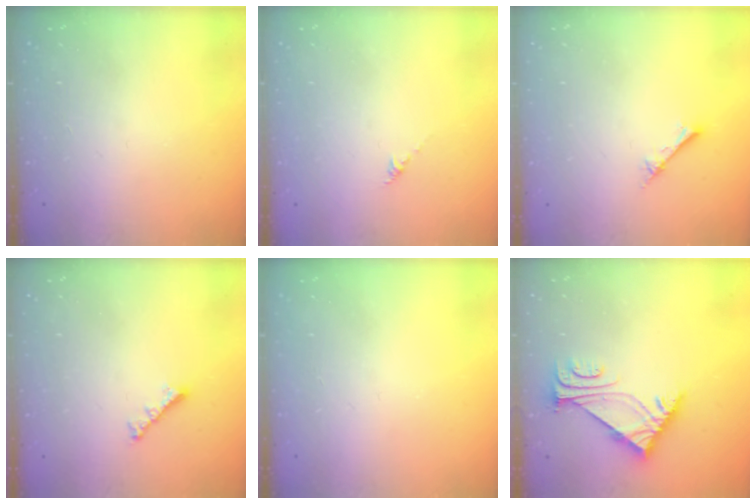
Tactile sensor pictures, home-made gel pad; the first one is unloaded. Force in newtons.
{"total": 0.0}
{"total": 2.7, "press": 2.6, "slide": 0.3}
{"total": 2.8, "press": 2.7, "slide": 0.6}
{"total": 0.0}
{"total": 5.9, "press": 5.8, "slide": 1.2}